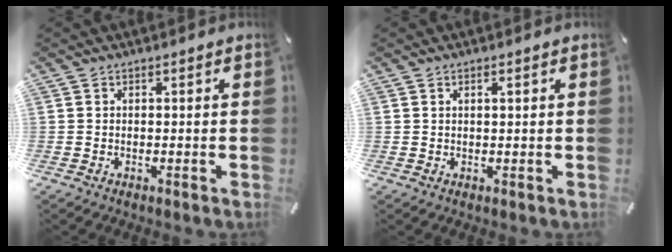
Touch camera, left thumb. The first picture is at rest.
{"total": 1.1, "force": [0.4, 0.2, 1.0], "torque": [-0.020, 0.001, 0.006]}